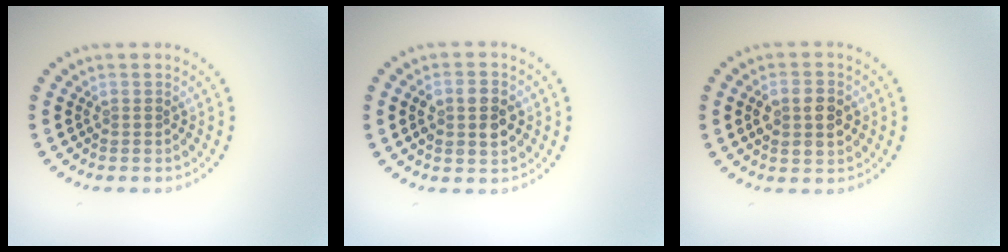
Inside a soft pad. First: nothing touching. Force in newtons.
{"total": 3.5, "press": 3.5, "slide": 0.3}
{"total": 3.7, "press": 3.7, "slide": 0.1}